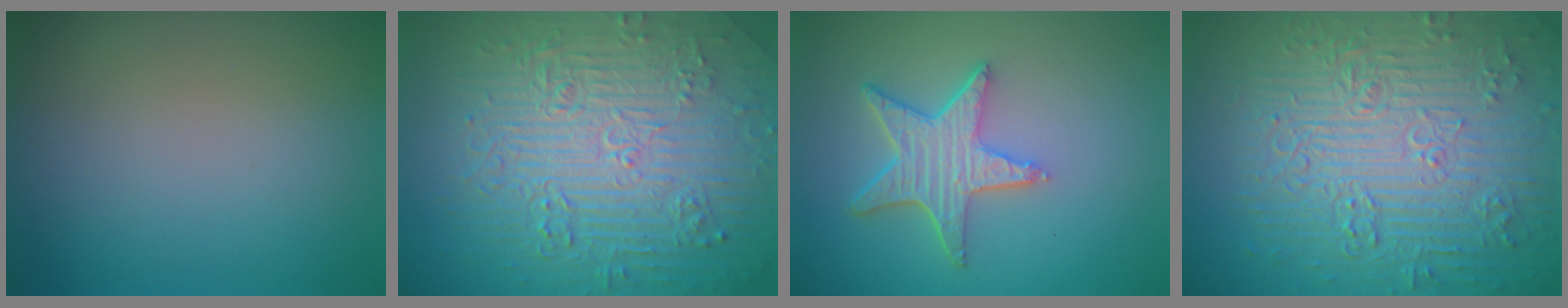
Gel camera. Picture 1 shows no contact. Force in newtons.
{"total": 11.0, "press": 7.5, "slide": 8.1}
{"total": 5.0, "press": 3.9, "slide": 3.1}
{"total": 11.2, "press": 7.4, "slide": 8.4}